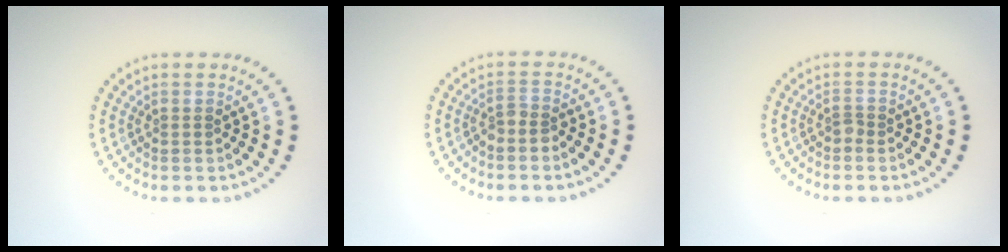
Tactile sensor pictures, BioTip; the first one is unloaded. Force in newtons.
{"total": 1.5, "press": 1.1, "slide": 1.0}
{"total": 0.8, "press": 0.6, "slide": 0.6}